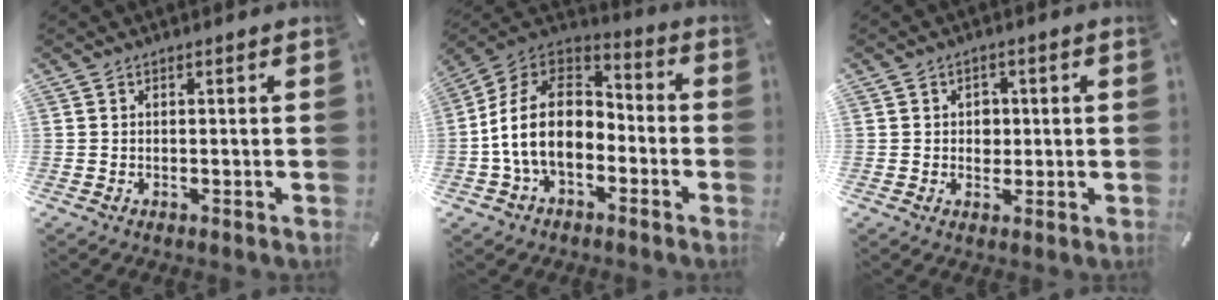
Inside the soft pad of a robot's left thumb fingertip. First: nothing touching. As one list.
[{"total": 16.2, "force": [-4.5, 11.2, 10.8], "torque": [-0.230, 0.030, -0.081]}, {"total": 3.3, "force": [0.1, 3.0, 1.2], "torque": [-0.004, -0.004, -0.006]}]